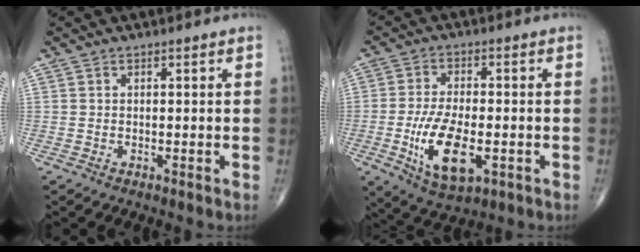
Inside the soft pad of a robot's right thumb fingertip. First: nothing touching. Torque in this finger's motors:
{"motor_torque": [-0.22, 0.91, 0.93, 0.11, 0.38]}